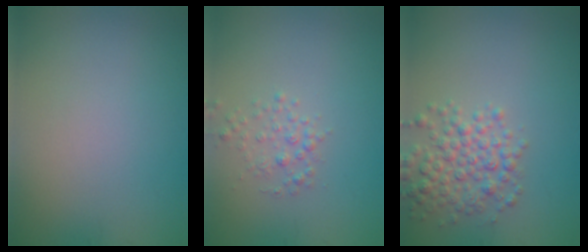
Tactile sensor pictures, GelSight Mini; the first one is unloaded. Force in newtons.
{"total": 1.5, "press": 1.5, "slide": 0.0}
{"total": 3.9, "press": 3.9, "slide": 0.1}